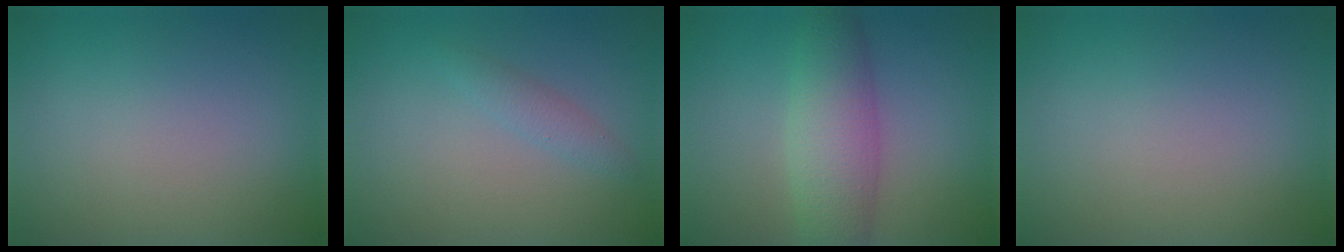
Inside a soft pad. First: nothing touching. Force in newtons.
{"total": 1.4, "press": 1.4, "slide": 0.0}
{"total": 3.9, "press": 3.9, "slide": 0.2}
{"total": 0.0}